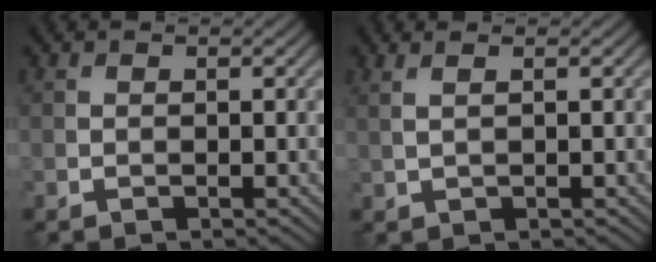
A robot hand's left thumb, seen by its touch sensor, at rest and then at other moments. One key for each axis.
{"total": 1.7, "fx": 0.9, "fy": 0.4, "fz": 1.3, "tx": -0.022, "ty": -0.001, "tz": 0.010}